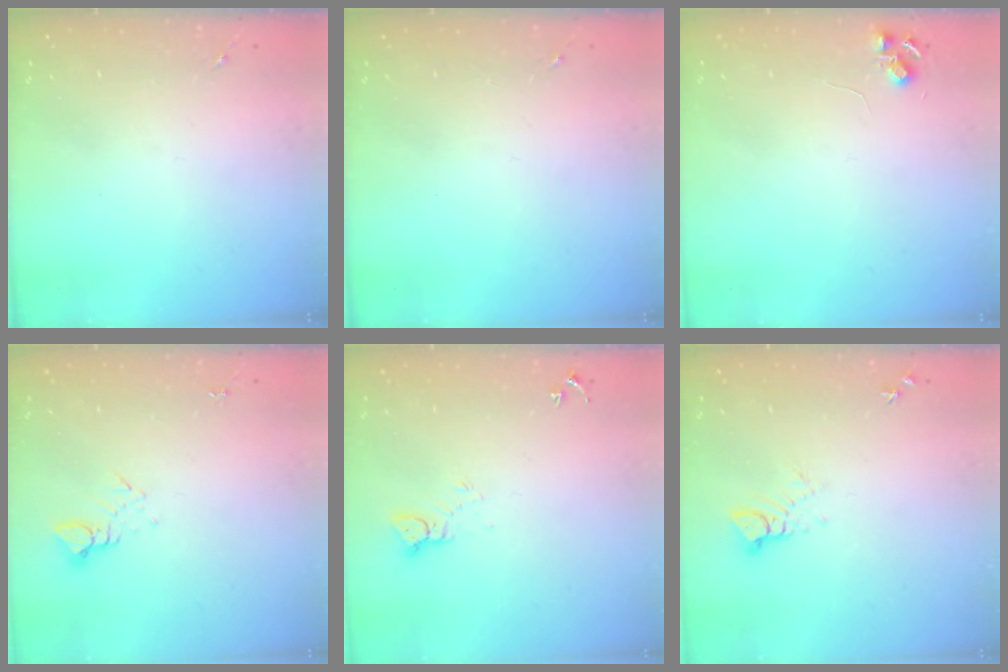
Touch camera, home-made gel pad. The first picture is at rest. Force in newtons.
{"total": 0.0}
{"total": 5.8, "press": 5.8, "slide": 0.8}
{"total": 3.9, "press": 3.9, "slide": 0.3}
{"total": 3.1, "press": 3.1, "slide": 0.1}
{"total": 3.5, "press": 3.5, "slide": 0.2}